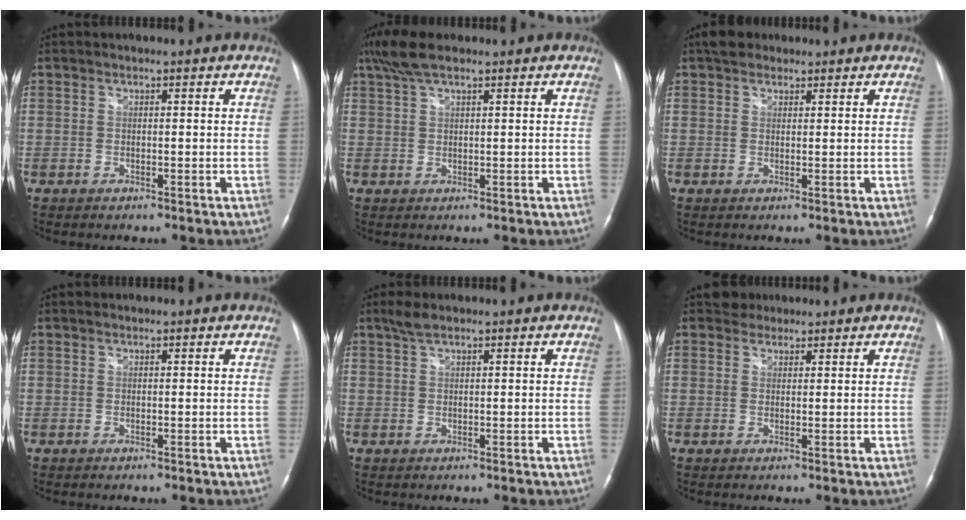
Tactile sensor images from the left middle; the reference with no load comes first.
{"total": 5.4, "force": [3.7, 1.7, 3.5], "torque": [-0.081, 0.025, 0.072]}
{"total": 3.1, "force": [2.3, 1.8, 1.0], "torque": [-0.022, 0.019, 0.037]}
{"total": 0.0}
{"total": 2.0, "force": [1.5, 0.3, 1.3], "torque": [-0.033, 0.008, 0.033]}
{"total": 2.0, "force": [1.6, 1.0, -0.5], "torque": [0.008, 0.008, 0.022]}